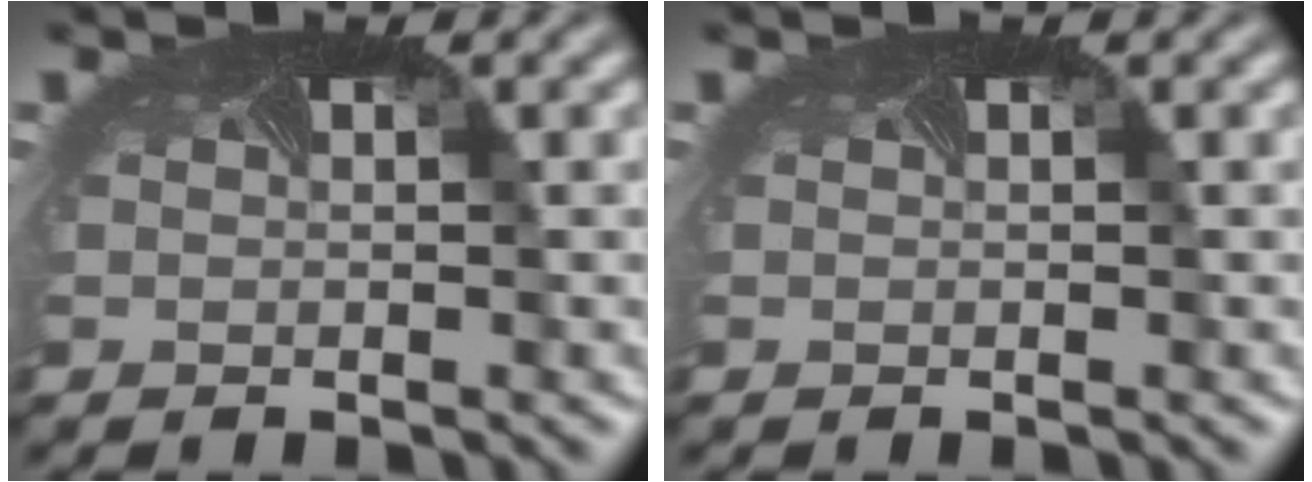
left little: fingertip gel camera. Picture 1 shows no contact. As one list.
[{"total": 0.0}]